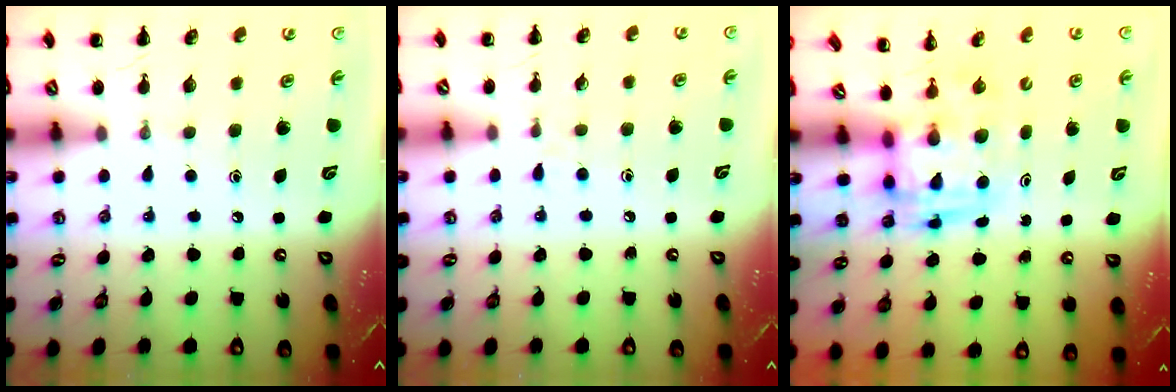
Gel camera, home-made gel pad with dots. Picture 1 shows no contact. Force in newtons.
{"total": 4.4, "press": 3.9, "slide": 2.0}
{"total": 2.9, "press": 2.8, "slide": 0.5}